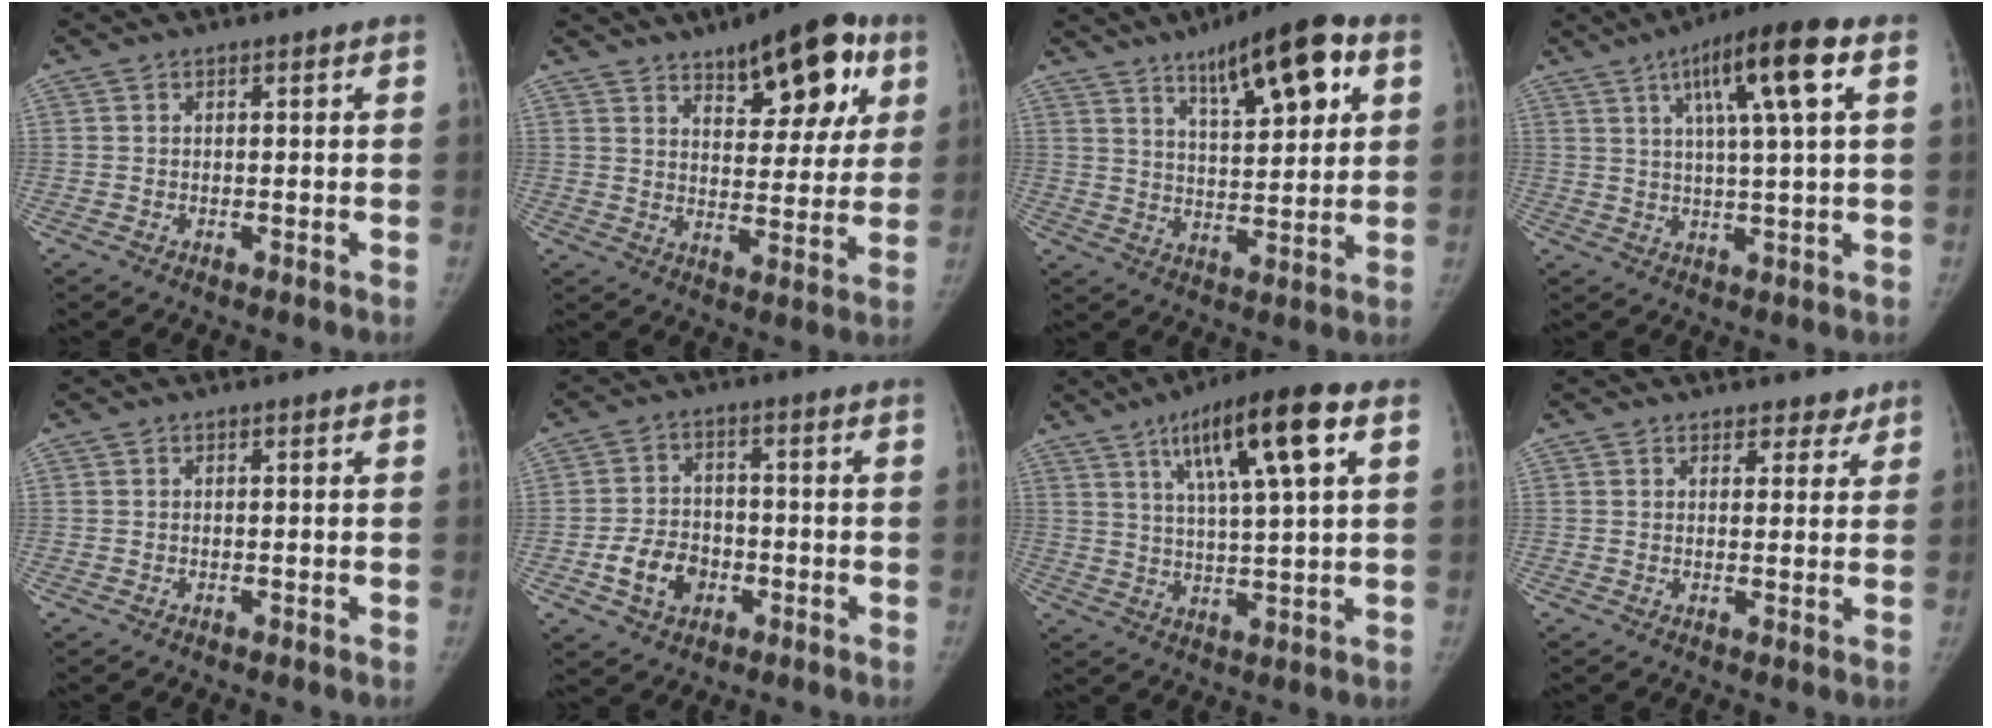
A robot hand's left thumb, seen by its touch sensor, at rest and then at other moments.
{"total": 16.5, "force": [8.9, 7.0, 12.1], "torque": [-0.116, -0.026, 0.124]}
{"total": 15.1, "force": [7.4, 4.7, 12.3], "torque": [-0.158, -0.023, 0.112]}
{"total": 13.1, "force": [5.0, 1.7, 12.0], "torque": [-0.203, 0.003, 0.075]}
{"total": 0.0}
{"total": 8.3, "force": [-3.0, 6.4, 4.3], "torque": [-0.054, 0.018, -0.051]}
{"total": 15.1, "force": [6.6, 2.7, 13.3], "torque": [-0.220, -0.009, 0.108]}
{"total": 3.1, "force": [2.4, 1.9, 0.4], "torque": [0.026, -0.013, 0.027]}